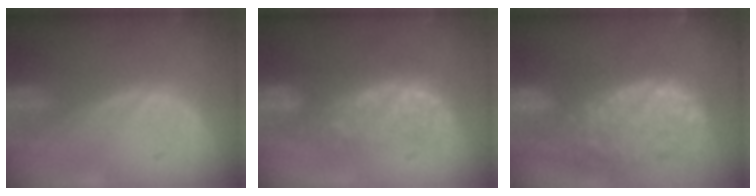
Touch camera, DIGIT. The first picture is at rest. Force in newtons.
{"total": 7.6, "press": 7.4, "slide": 1.3}
{"total": 13.2, "press": 11.3, "slide": 6.9}